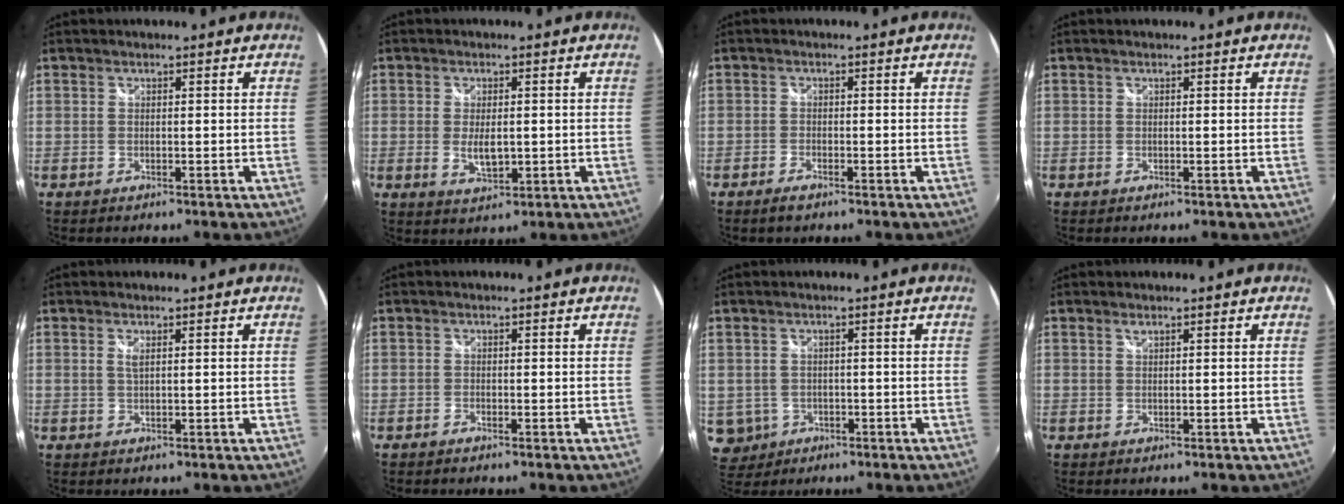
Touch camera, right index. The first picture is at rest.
{"total": 4.6, "force": [-0.5, 2.2, 4.0], "torque": [-0.072, -0.007, -0.004]}
{"total": 1.7, "force": [-1.4, 0.5, 0.9], "torque": [-0.026, -0.001, -0.027]}
{"total": 0.0}
{"total": 1.2, "force": [0.4, 0.2, 1.1], "torque": [-0.021, 0.000, 0.007]}
{"total": 0.5, "force": [-0.5, 0.2, 0.1], "torque": [-0.005, 0.001, -0.010]}
{"total": 5.1, "force": [-1.0, 4.8, 1.2], "torque": [-0.034, 0.002, -0.002]}
{"total": 0.5, "force": [0.4, 0.0, 0.3], "torque": [-0.003, 0.002, 0.007]}